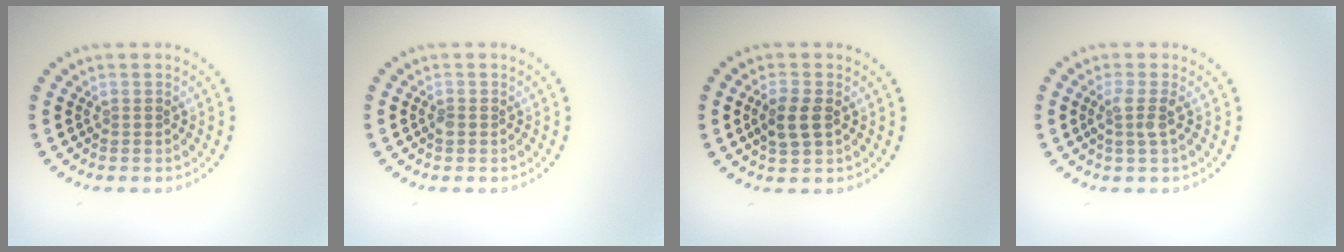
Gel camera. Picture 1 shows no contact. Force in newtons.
{"total": 0.6, "press": 0.6, "slide": 0.2}
{"total": 2.5, "press": 2.5, "slide": 0.5}
{"total": 1.8, "press": 1.3, "slide": 1.2}